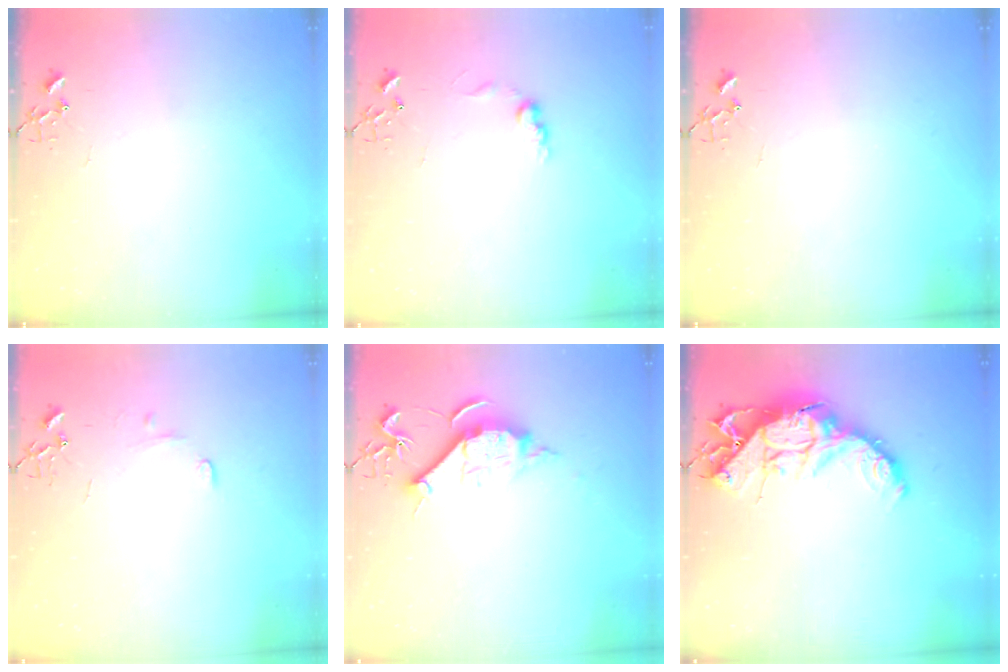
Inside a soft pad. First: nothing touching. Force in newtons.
{"total": 7.1, "press": 7.0, "slide": 0.4}
{"total": 0.0}
{"total": 7.0, "press": 7.0, "slide": 0.8}
{"total": 11.2, "press": 11.2, "slide": 0.1}
{"total": 18.5, "press": 18.5, "slide": 1.3}